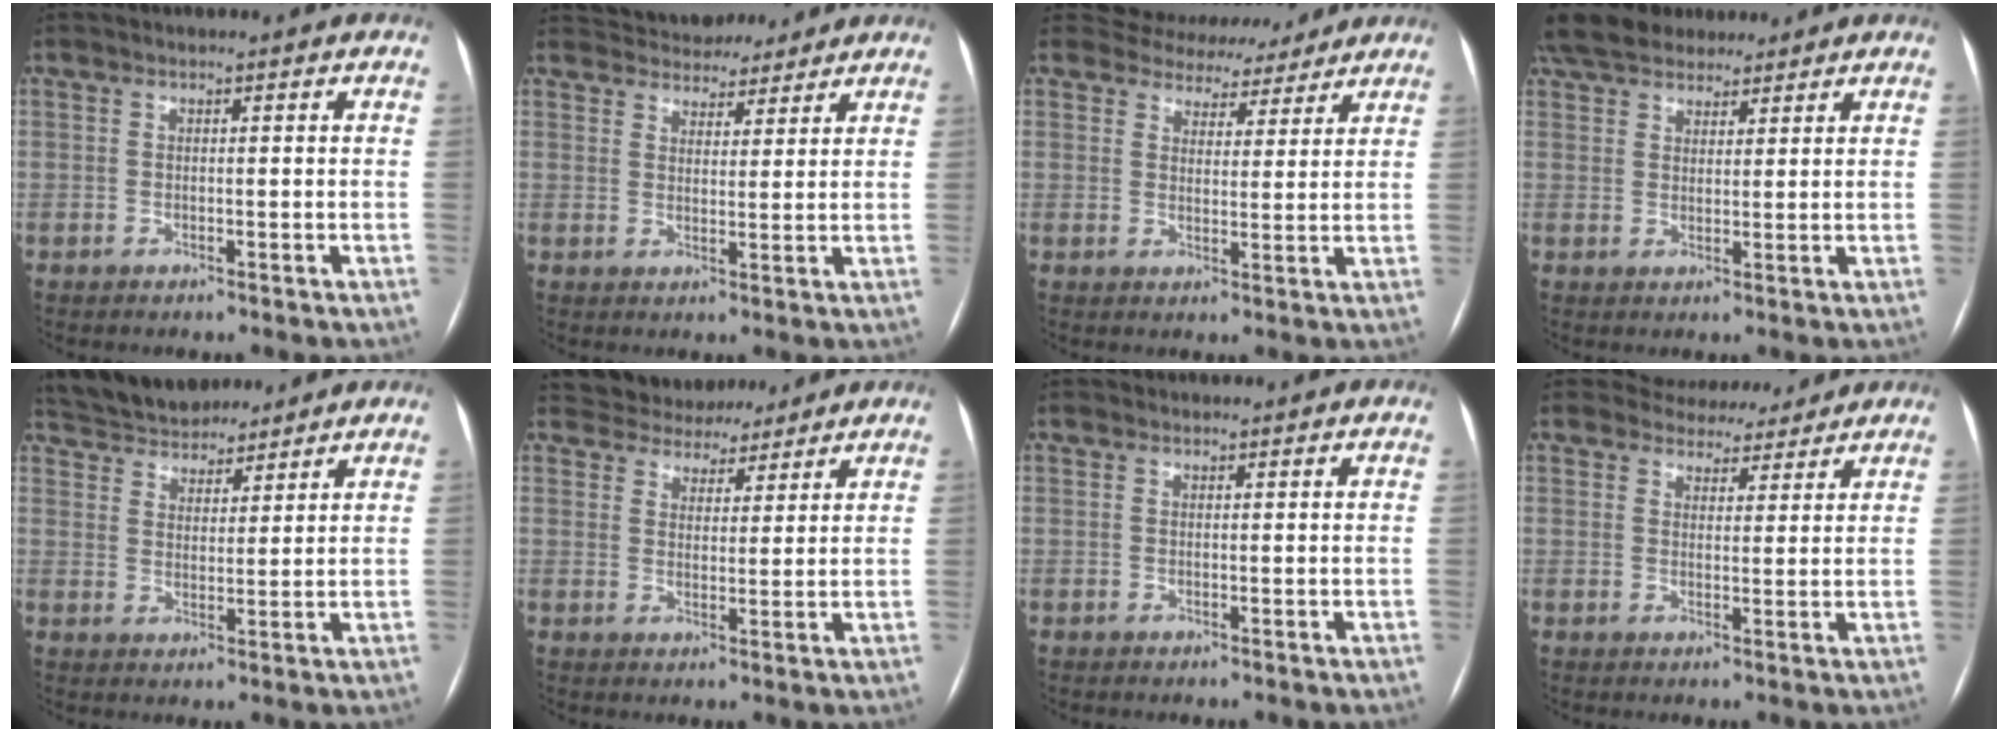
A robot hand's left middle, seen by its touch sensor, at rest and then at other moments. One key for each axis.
{"total": 9.8, "fx": 8.9, "fy": 3.7, "fz": 1.6, "tx": -0.018, "ty": 0.016, "tz": 0.127}
{"total": 9.4, "fx": 8.5, "fy": 3.9, "fz": 0.6, "tx": 0.002, "ty": 0.012, "tz": 0.108}
{"total": 13.3, "fx": 10.8, "fy": 5.9, "fz": 5.0, "tx": -0.100, "ty": 0.050, "tz": 0.183}
{"total": 11.1, "fx": 9.9, "fy": 4.1, "fz": 2.8, "tx": -0.051, "ty": 0.025, "tz": 0.169}
{"total": 7.6, "fx": 6.9, "fy": 3.2, "fz": 0.5, "tx": -0.005, "ty": 0.014, "tz": 0.098}
{"total": 0.6, "fx": 0.5, "fy": 0.4, "fz": 0.0, "tx": 0.002, "ty": 0.004, "tz": 0.007}
{"total": 7.1, "fx": 6.5, "fy": 2.9, "fz": 0.4, "tx": 0.004, "ty": 0.008, "tz": 0.081}